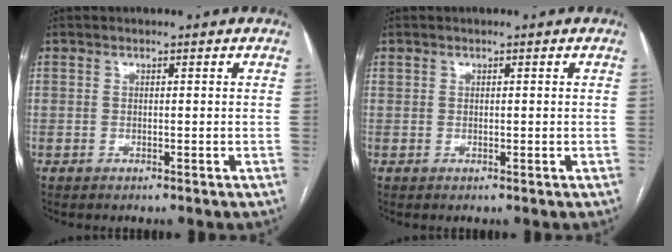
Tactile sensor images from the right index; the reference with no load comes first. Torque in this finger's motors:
{"motor_torque": [-0.11, 0.14, -0.04, 0.00]}